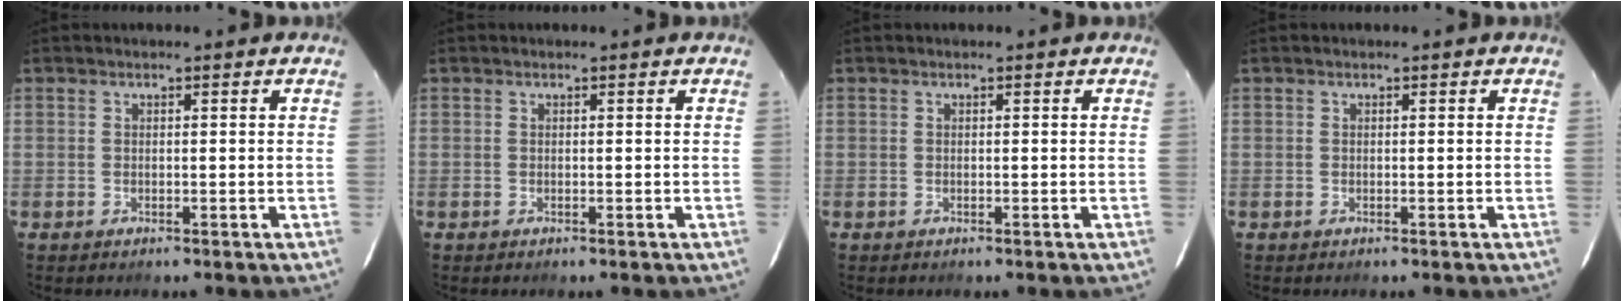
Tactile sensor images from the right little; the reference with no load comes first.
{"total": 0.0}
{"total": 0.0}
{"total": 0.0}